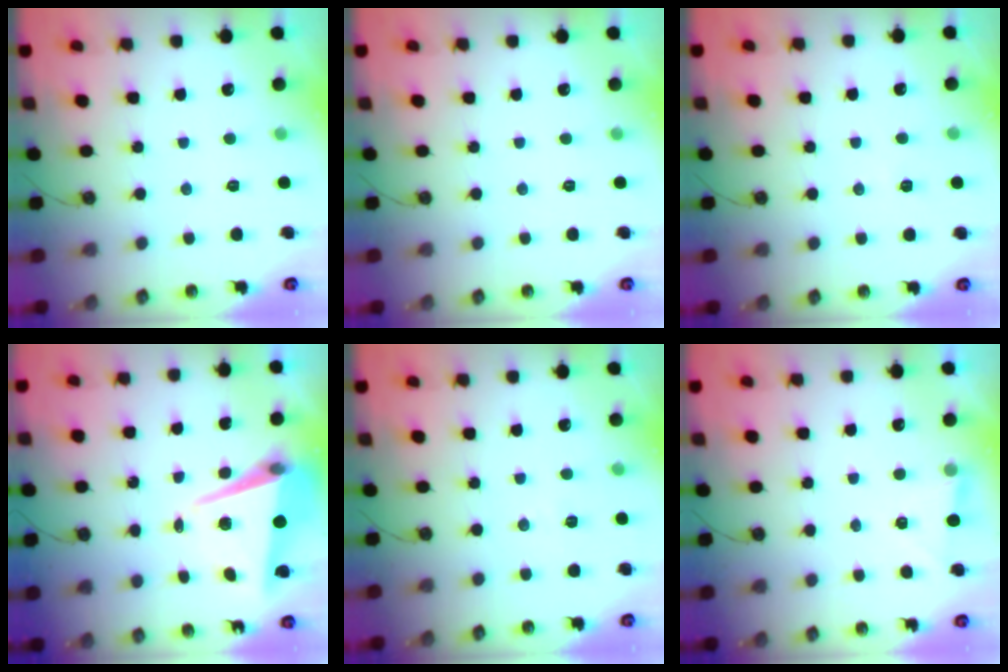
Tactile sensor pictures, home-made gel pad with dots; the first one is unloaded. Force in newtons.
{"total": 0.0}
{"total": 3.9, "press": 2.1, "slide": 3.3}
{"total": 8.8, "press": 8.6, "slide": 1.5}
{"total": 4.3, "press": 3.0, "slide": 3.0}
{"total": 1.5, "press": 1.3, "slide": 0.8}